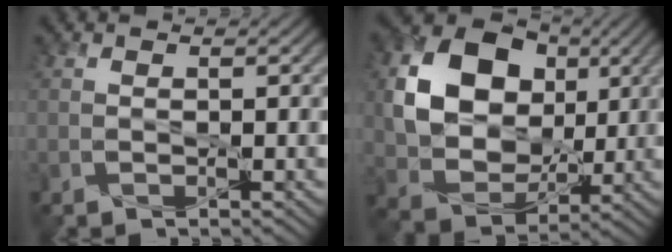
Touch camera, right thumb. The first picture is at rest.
{"total": 13.6, "force": [3.0, 10.5, 8.1], "torque": [-0.169, -0.001, 0.051]}